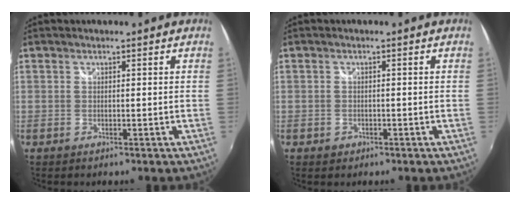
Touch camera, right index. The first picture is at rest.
{"total": 1.7, "force": [-0.9, 1.4, 0.5], "torque": [-0.011, -0.002, -0.012]}